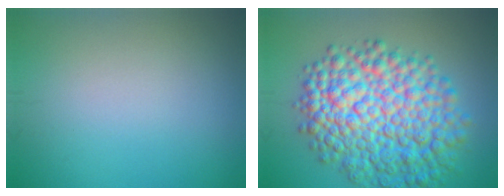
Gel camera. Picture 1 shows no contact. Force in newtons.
{"total": 11.6, "press": 11.6, "slide": 0.2}